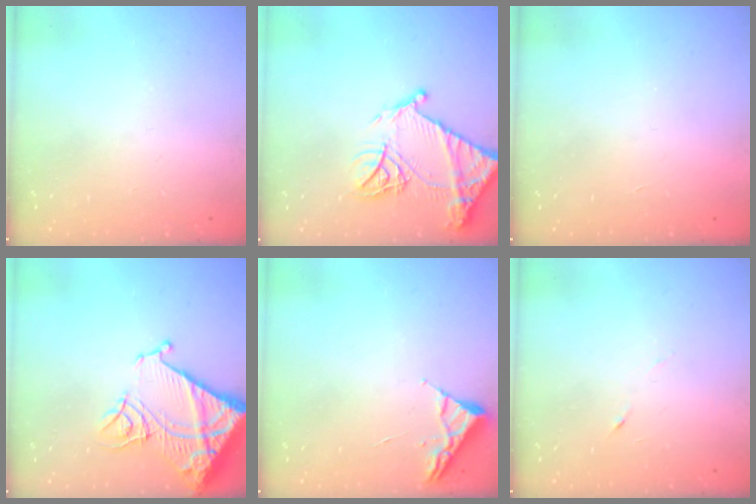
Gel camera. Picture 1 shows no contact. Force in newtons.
{"total": 17.2, "press": 17.1, "slide": 1.7}
{"total": 1.7, "press": 1.7, "slide": 0.1}
{"total": 18.4, "press": 18.3, "slide": 2.2}
{"total": 2.6, "press": 2.6, "slide": 0.3}
{"total": 3.1, "press": 3.0, "slide": 1.0}